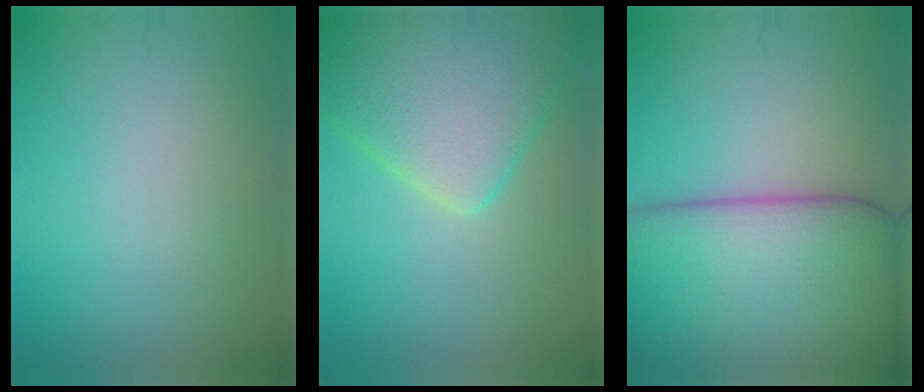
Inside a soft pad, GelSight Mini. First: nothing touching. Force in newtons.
{"total": 8.2, "press": 8.2, "slide": 0.5}
{"total": 16.8, "press": 16.8, "slide": 0.9}